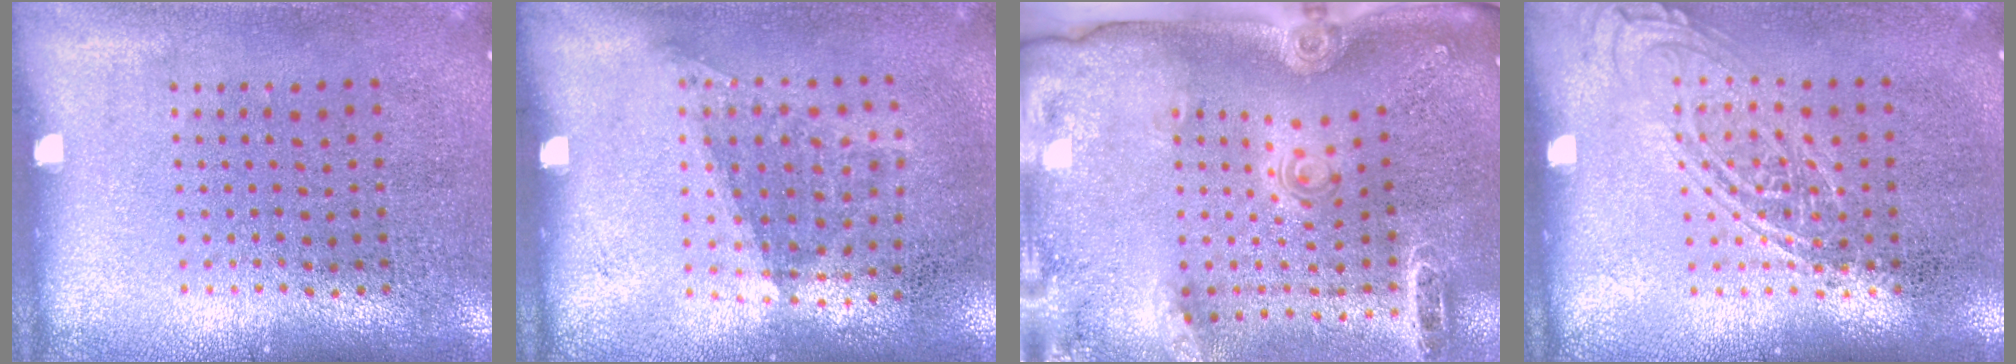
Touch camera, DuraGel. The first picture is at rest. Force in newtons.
{"total": 1.1, "press": 0.8, "slide": 0.8}
{"total": 2.8, "press": 2.1, "slide": 1.9}
{"total": 2.0, "press": 2.0, "slide": 0.2}